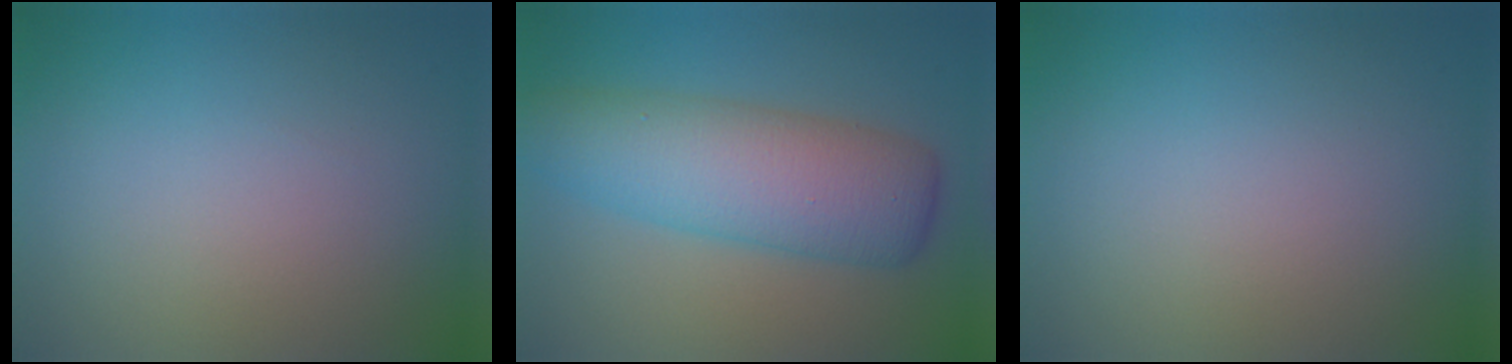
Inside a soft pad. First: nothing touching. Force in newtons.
{"total": 7.8, "press": 7.8, "slide": 0.1}
{"total": 0.0}